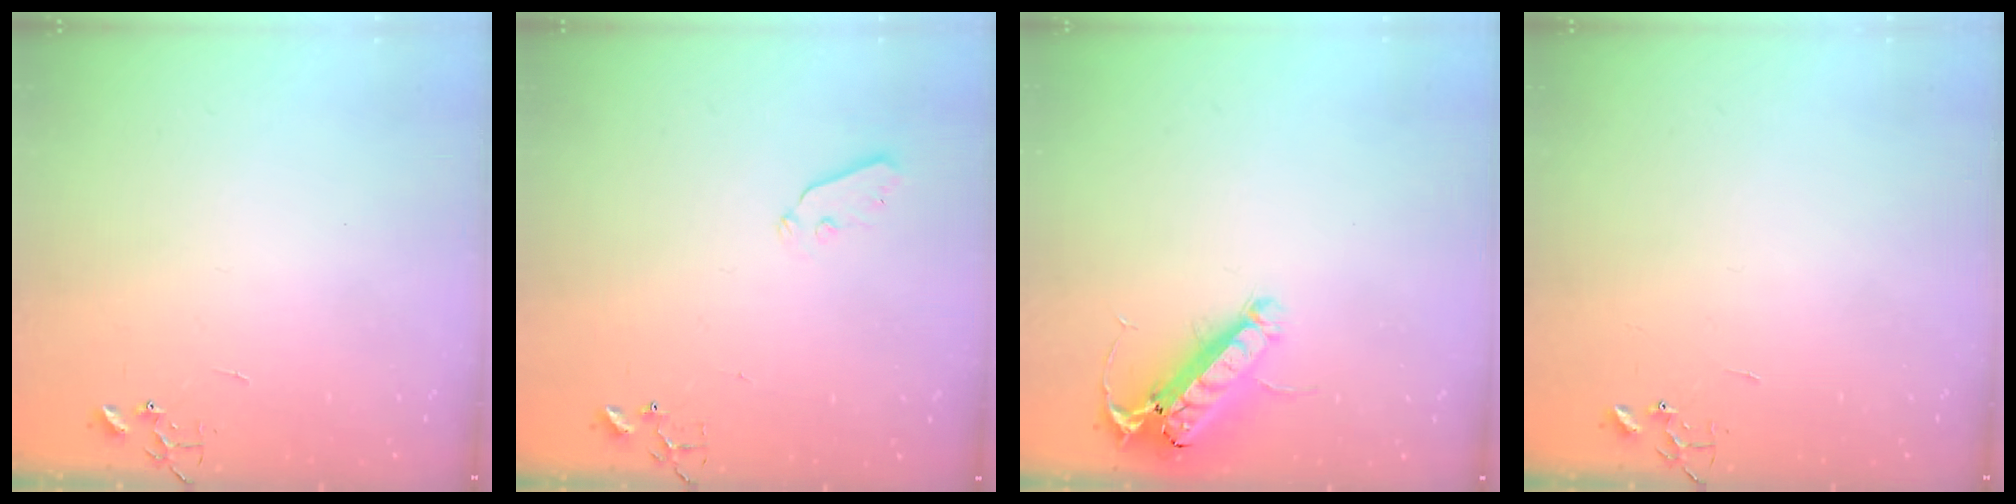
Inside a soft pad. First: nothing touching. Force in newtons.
{"total": 4.4, "press": 4.3, "slide": 0.8}
{"total": 15.2, "press": 15.0, "slide": 2.7}
{"total": 0.0}